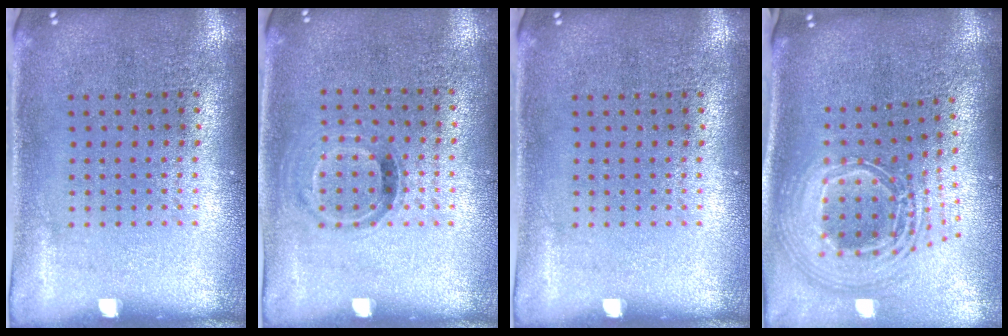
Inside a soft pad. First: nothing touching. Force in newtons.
{"total": 0.9, "press": 0.7, "slide": 0.6}
{"total": 0.0}
{"total": 2.8, "press": 1.9, "slide": 2.0}